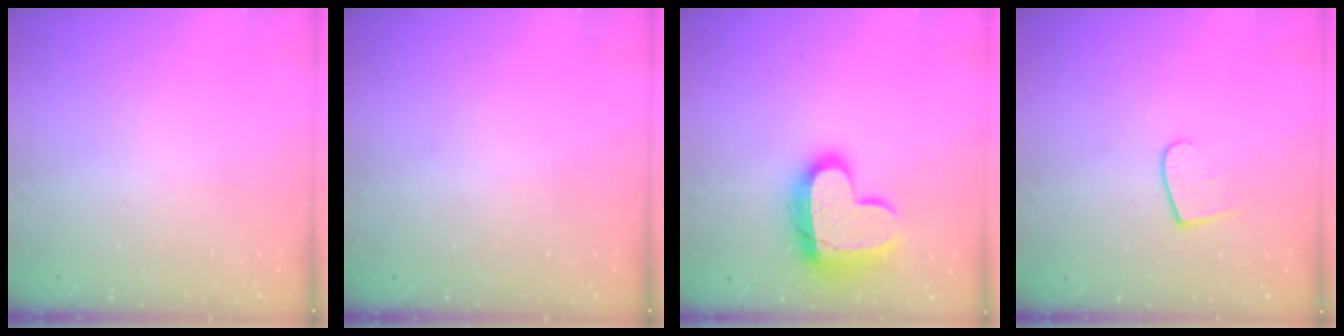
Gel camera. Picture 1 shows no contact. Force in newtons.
{"total": 0.0}
{"total": 17.3, "press": 17.2, "slide": 1.4}
{"total": 6.7, "press": 6.7, "slide": 0.6}